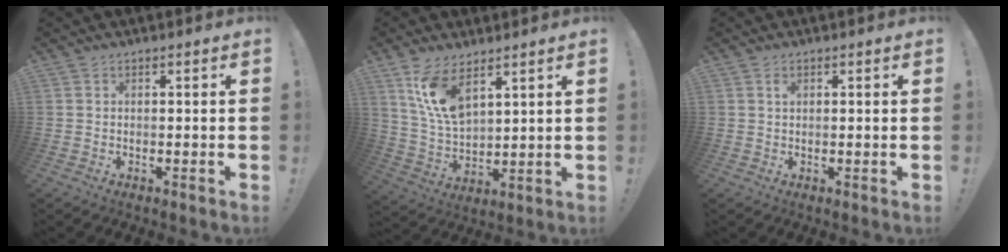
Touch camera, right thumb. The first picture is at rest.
{"total": 12.0, "force": [7.7, 5.5, 7.4], "torque": [-0.150, -0.043, 0.144]}
{"total": 0.8, "force": [0.6, 0.3, 0.5], "torque": [-0.006, -0.001, 0.010]}